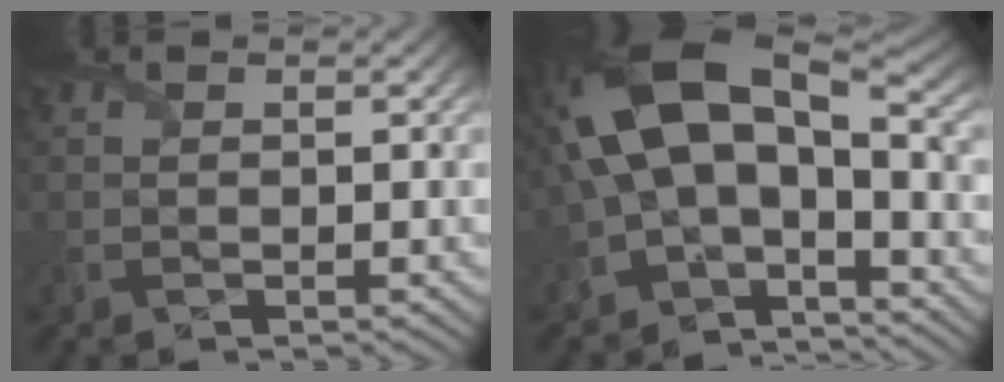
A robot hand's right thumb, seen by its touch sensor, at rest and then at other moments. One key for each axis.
{"total": 15.4, "fx": -0.5, "fy": 8.1, "fz": 13.0, "tx": -0.256, "ty": 0.009, "tz": -0.020}